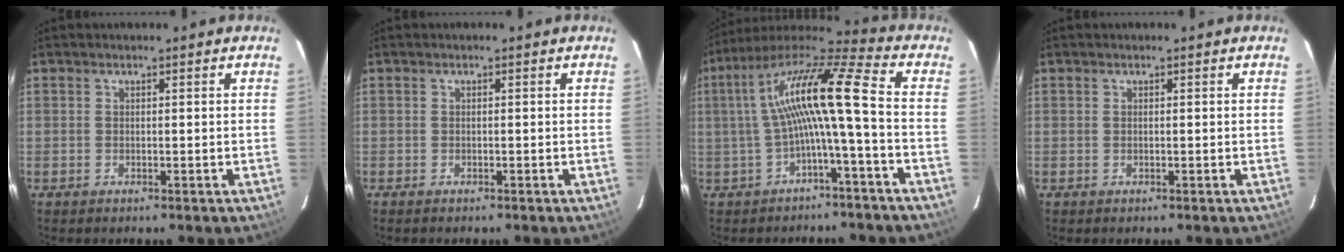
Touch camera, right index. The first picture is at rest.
{"total": 0.9, "force": [-0.8, 0.3, 0.3], "torque": [-0.008, -0.002, -0.014]}
{"total": 13.2, "force": [-1.4, 0.4, 13.1], "torque": [-0.256, 0.020, -0.027]}
{"total": 0.0}